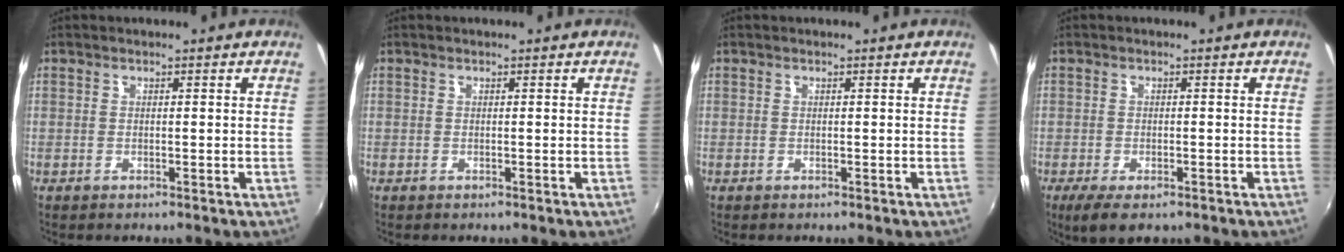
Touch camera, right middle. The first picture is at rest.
{"total": 0.0}
{"total": 0.0}
{"total": 5.0, "force": [-3.1, 1.9, 3.4], "torque": [-0.076, -0.020, -0.051]}